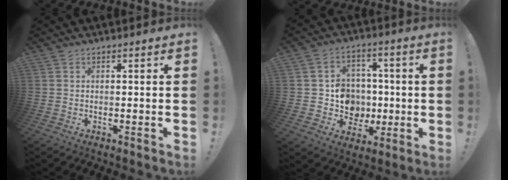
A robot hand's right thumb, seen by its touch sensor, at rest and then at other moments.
{"total": 11.8, "force": [-1.0, 11.2, 3.5], "torque": [-0.034, 0.014, 0.000]}